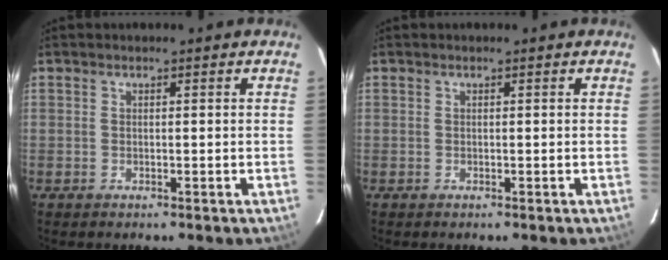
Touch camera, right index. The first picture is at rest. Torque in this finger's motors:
{"motor_torque": [-0.03, -0.03, 0.02, 0.01]}